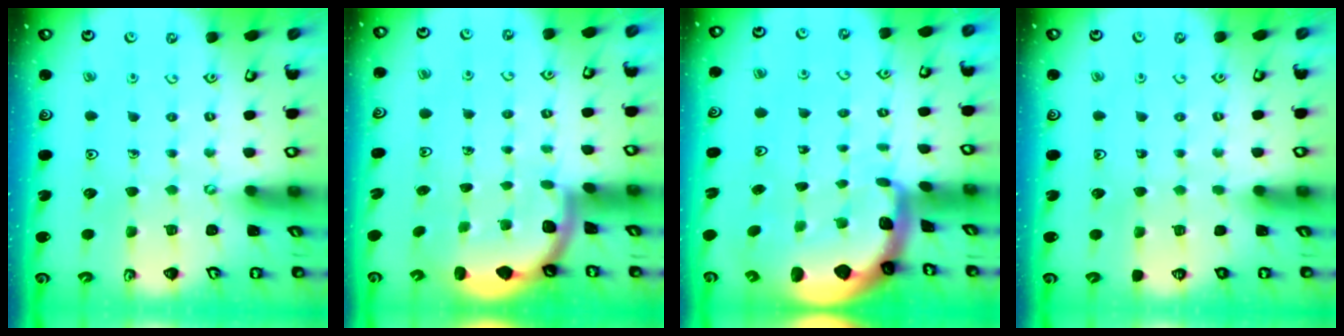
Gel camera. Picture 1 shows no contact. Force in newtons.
{"total": 1.6, "press": 1.6, "slide": 0.1}
{"total": 2.9, "press": 2.9, "slide": 0.5}
{"total": 0.0}